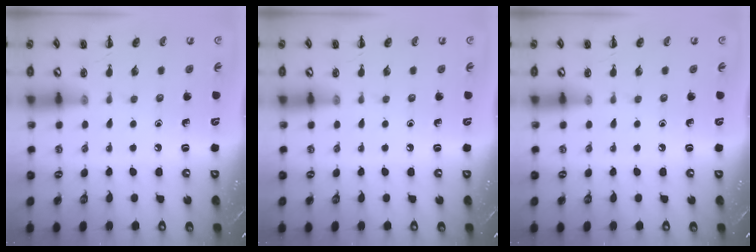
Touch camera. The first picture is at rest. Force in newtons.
{"total": 0.0}
{"total": 0.0}